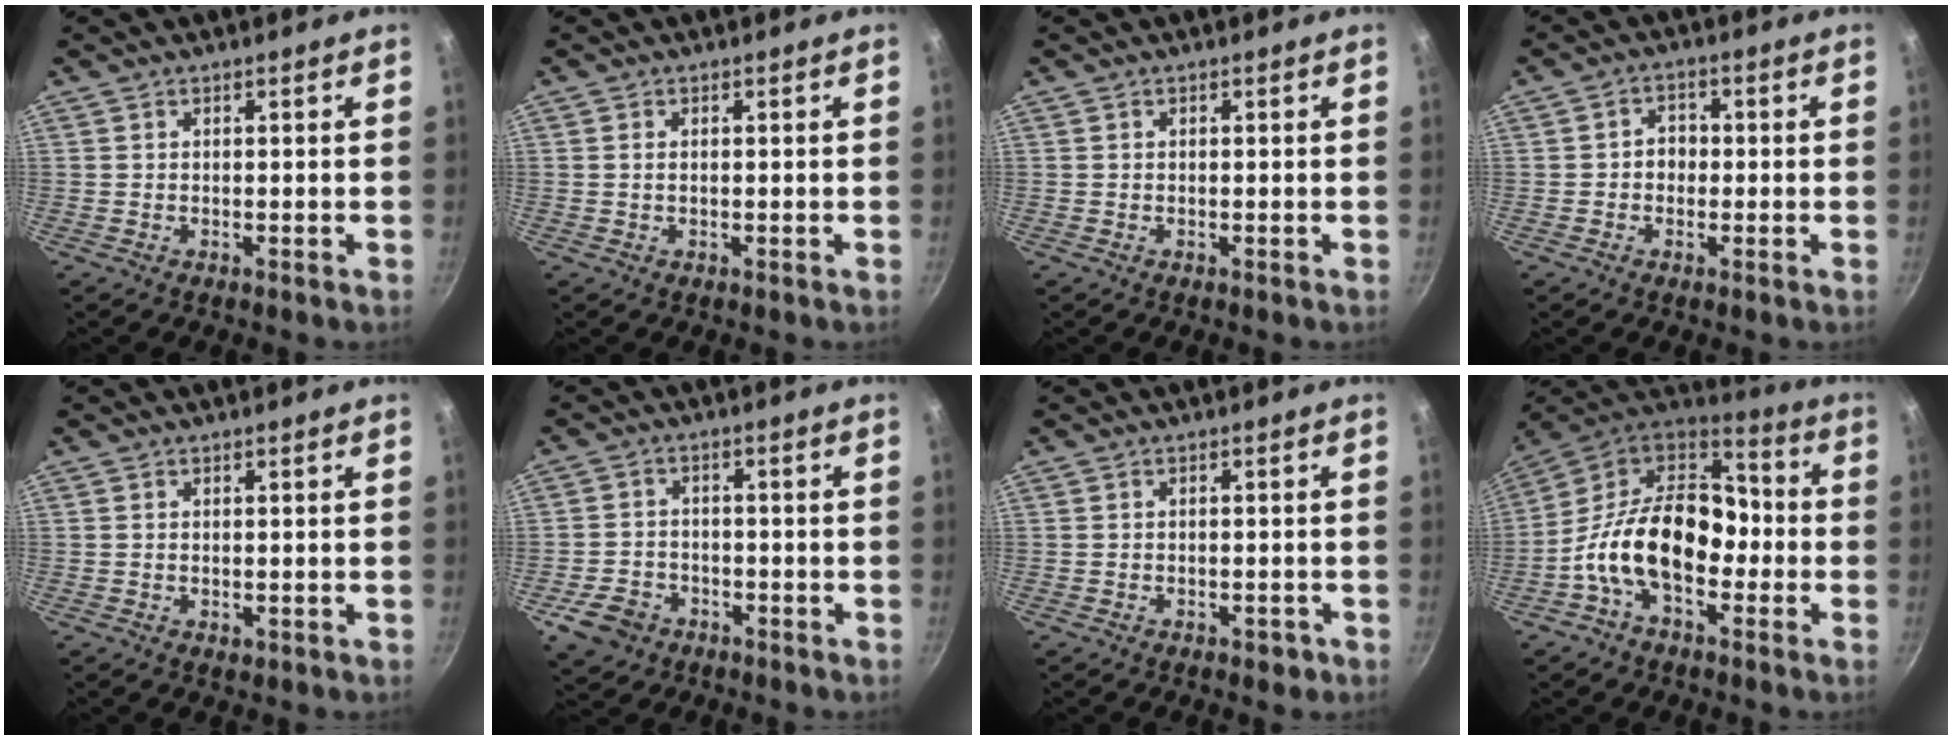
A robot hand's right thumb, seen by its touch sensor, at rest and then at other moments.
{"total": 0.8, "force": [0.1, 0.4, 0.6], "torque": [-0.013, 0.001, 0.001]}
{"total": 0.0}
{"total": 3.3, "force": [-0.5, 2.8, 1.6], "torque": [-0.003, 0.010, -0.011]}
{"total": 0.9, "force": [-0.1, 0.5, 0.7], "torque": [-0.008, -0.002, -0.003]}
{"total": 7.1, "force": [-3.7, 5.3, 2.9], "torque": [-0.049, 0.027, -0.059]}
{"total": 2.1, "force": [-1.3, 1.1, 1.2], "torque": [-0.011, 0.014, -0.008]}
{"total": 19.6, "force": [-4.6, 12.5, 14.4], "torque": [-0.215, 0.061, -0.103]}